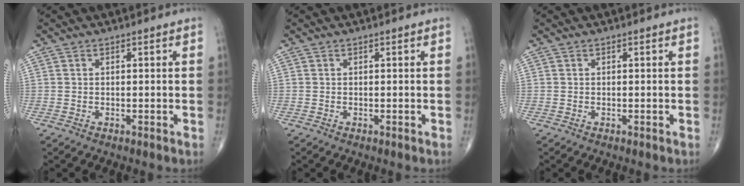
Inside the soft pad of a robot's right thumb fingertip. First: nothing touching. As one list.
[{"total": 0.0}, {"total": 0.0}]